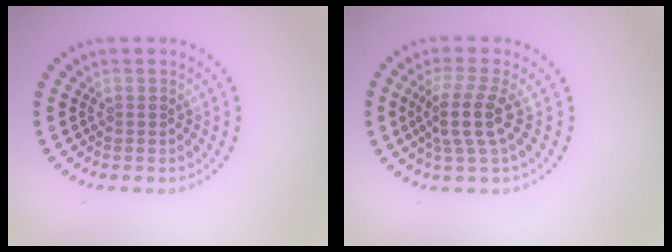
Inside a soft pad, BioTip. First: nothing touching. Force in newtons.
{"total": 3.4, "press": 2.6, "slide": 2.1}